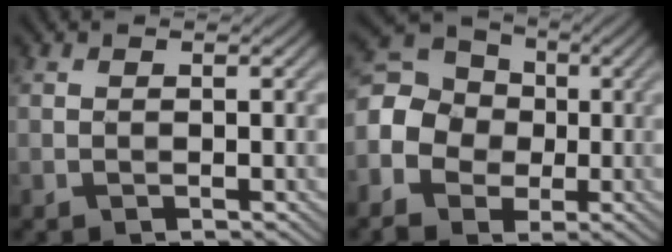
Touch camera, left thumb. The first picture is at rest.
{"total": 10.1, "force": [-1.9, 8.8, 4.5], "torque": [-0.151, -0.001, -0.054]}